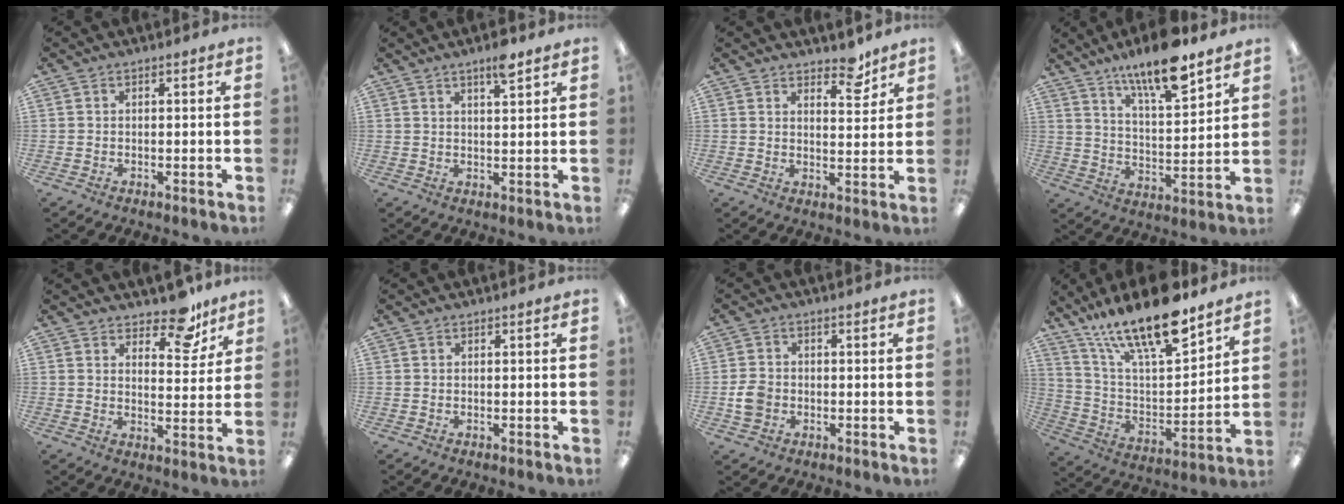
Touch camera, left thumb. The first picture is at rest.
{"total": 4.7, "force": [3.4, 0.8, 3.2], "torque": [-0.055, -0.009, 0.056]}
{"total": 6.3, "force": [5.1, 2.4, 2.7], "torque": [-0.017, -0.038, 0.085]}
{"total": 14.4, "force": [11.0, 3.6, 8.6], "torque": [-0.145, -0.059, 0.185]}
{"total": 10.1, "force": [7.9, 4.3, 4.8], "torque": [-0.045, -0.053, 0.134]}
{"total": 0.0}
{"total": 4.8, "force": [-1.0, 3.9, 2.6], "torque": [-0.041, 0.004, -0.020]}
{"total": 20.7, "force": [15.5, 6.1, 12.3], "torque": [-0.220, -0.099, 0.266]}